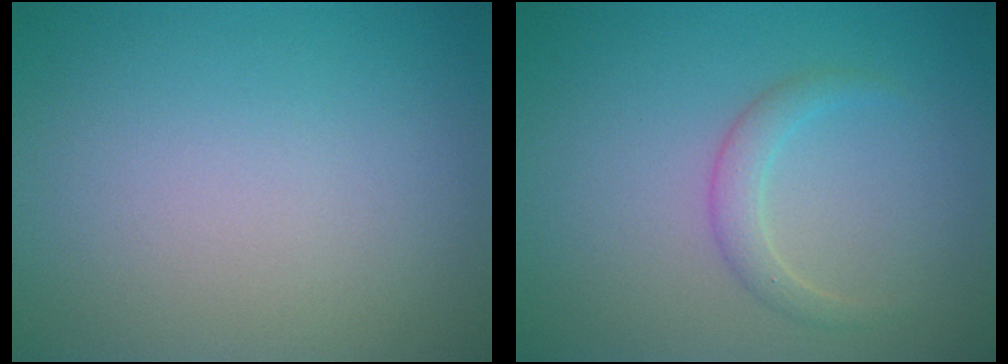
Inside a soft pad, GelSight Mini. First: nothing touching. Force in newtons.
{"total": 1.7, "press": 1.7, "slide": 0.1}